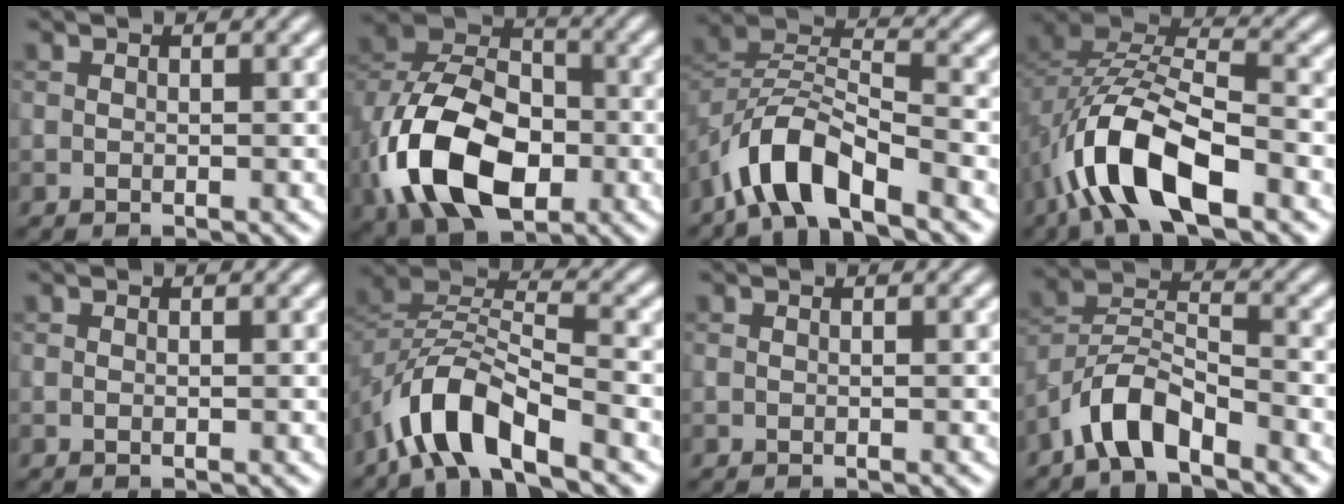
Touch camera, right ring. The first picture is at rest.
{"total": 13.5, "force": [-4.5, 8.7, 9.2], "torque": [-0.195, -0.009, -0.093]}
{"total": 6.9, "force": [-4.8, 2.4, 4.3], "torque": [-0.073, 0.005, -0.097]}
{"total": 10.3, "force": [-5.1, 4.4, 7.8], "torque": [-0.150, 0.013, -0.102]}
{"total": 0.0}
{"total": 7.7, "force": [-5.0, 2.9, 5.0], "torque": [-0.086, 0.005, -0.101]}
{"total": 0.0}
{"total": 5.2, "force": [-3.9, 1.6, 3.0], "torque": [-0.052, 0.008, -0.081]}